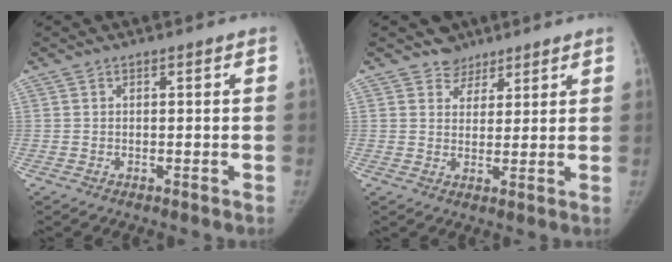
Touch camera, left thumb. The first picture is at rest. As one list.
[{"total": 4.1, "force": [3.1, 2.7, -0.4], "torque": [0.036, -0.021, 0.042]}]